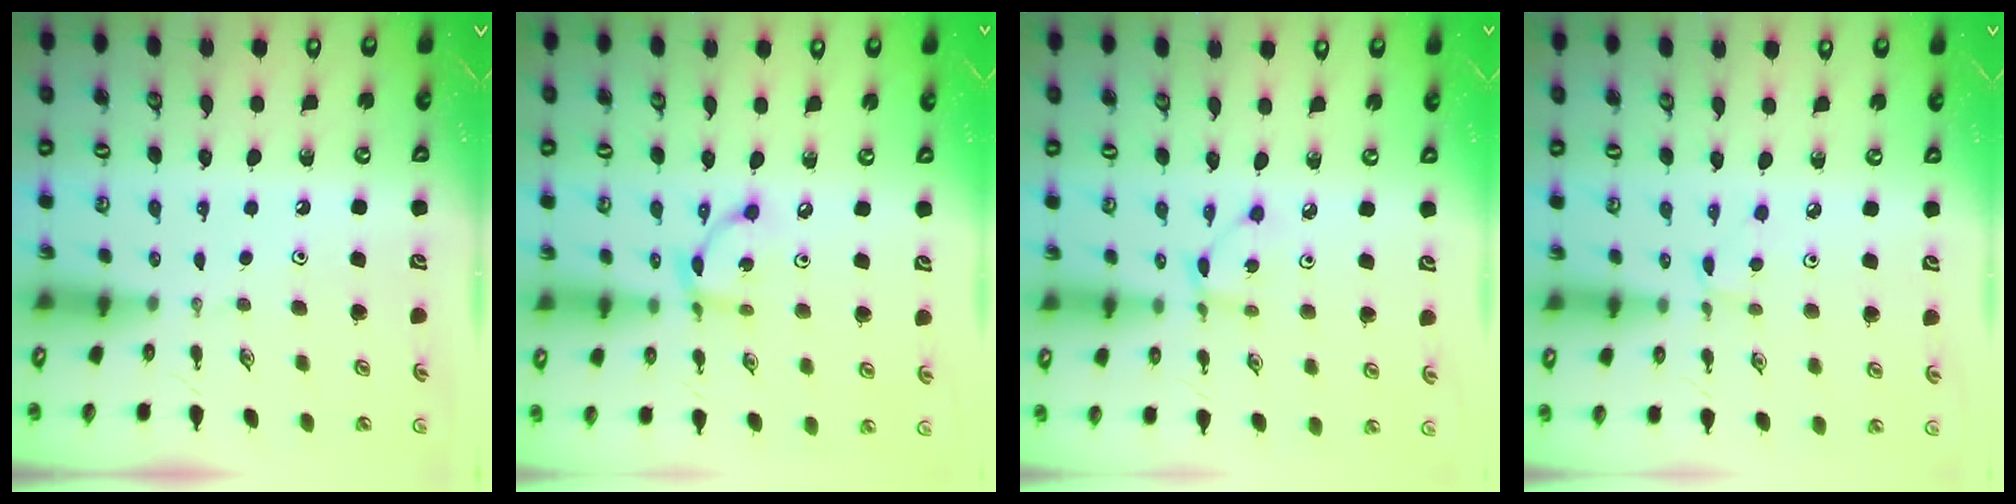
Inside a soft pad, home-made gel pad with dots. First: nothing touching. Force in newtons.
{"total": 7.1, "press": 7.1, "slide": 0.1}
{"total": 2.4, "press": 2.4, "slide": 0.3}
{"total": 2.4, "press": 2.4, "slide": 0.3}